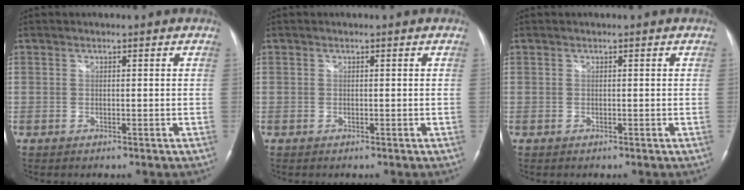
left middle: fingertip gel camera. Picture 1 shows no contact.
{"total": 0.0}
{"total": 0.0}